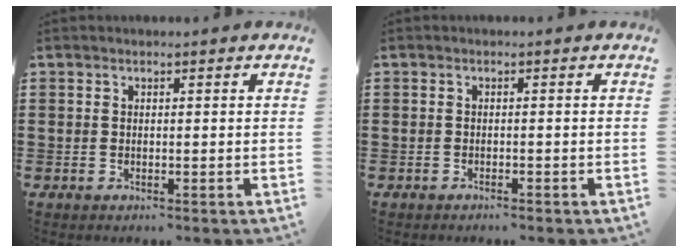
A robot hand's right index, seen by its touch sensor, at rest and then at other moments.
{"total": 0.6, "force": [-0.5, 0.0, 0.3], "torque": [-0.008, -0.002, -0.011]}